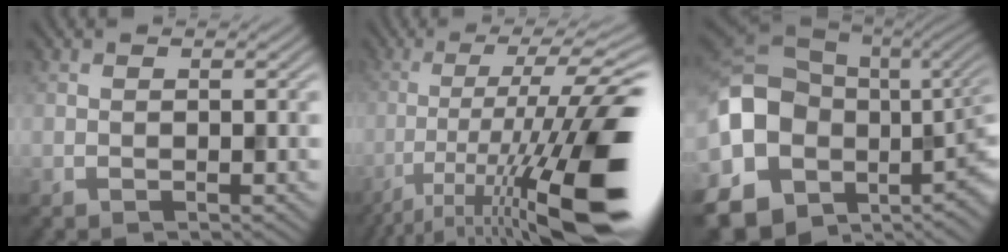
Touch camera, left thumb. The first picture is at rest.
{"total": 17.8, "force": [-7.6, 4.3, 15.5], "torque": [-0.246, -0.004, -0.126]}
{"total": 19.9, "force": [-0.7, 14.2, 13.9], "torque": [-0.284, -0.039, 0.026]}